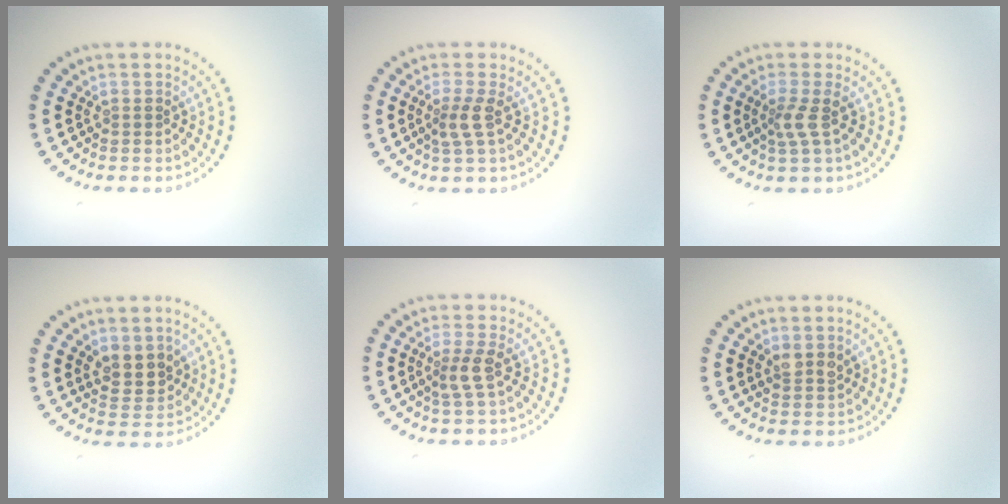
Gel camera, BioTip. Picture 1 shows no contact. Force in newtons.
{"total": 2.0, "press": 1.6, "slide": 1.2}
{"total": 1.9, "press": 1.4, "slide": 1.3}
{"total": 2.7, "press": 2.5, "slide": 1.0}
{"total": 2.0, "press": 1.5, "slide": 1.3}
{"total": 1.6, "press": 1.4, "slide": 0.7}